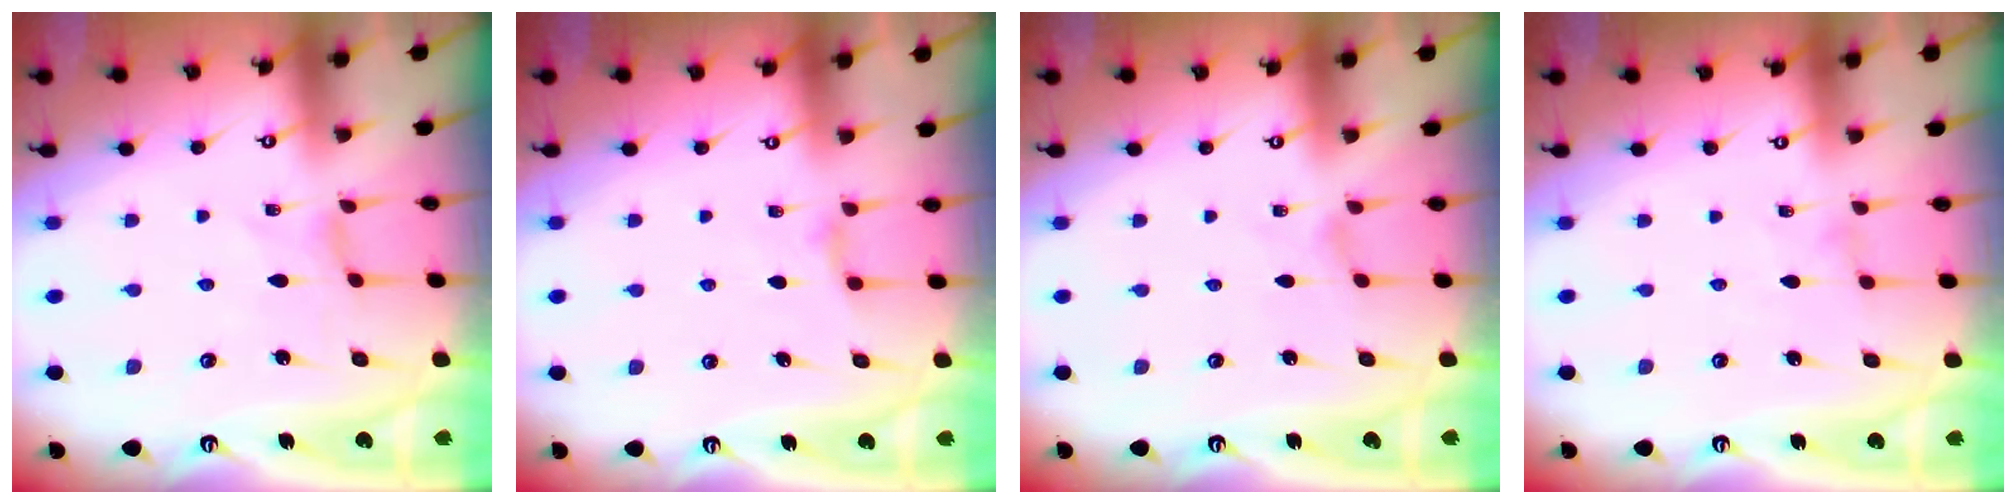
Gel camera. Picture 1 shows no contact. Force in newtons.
{"total": 3.1, "press": 3.0, "slide": 0.3}
{"total": 0.0}
{"total": 0.0}